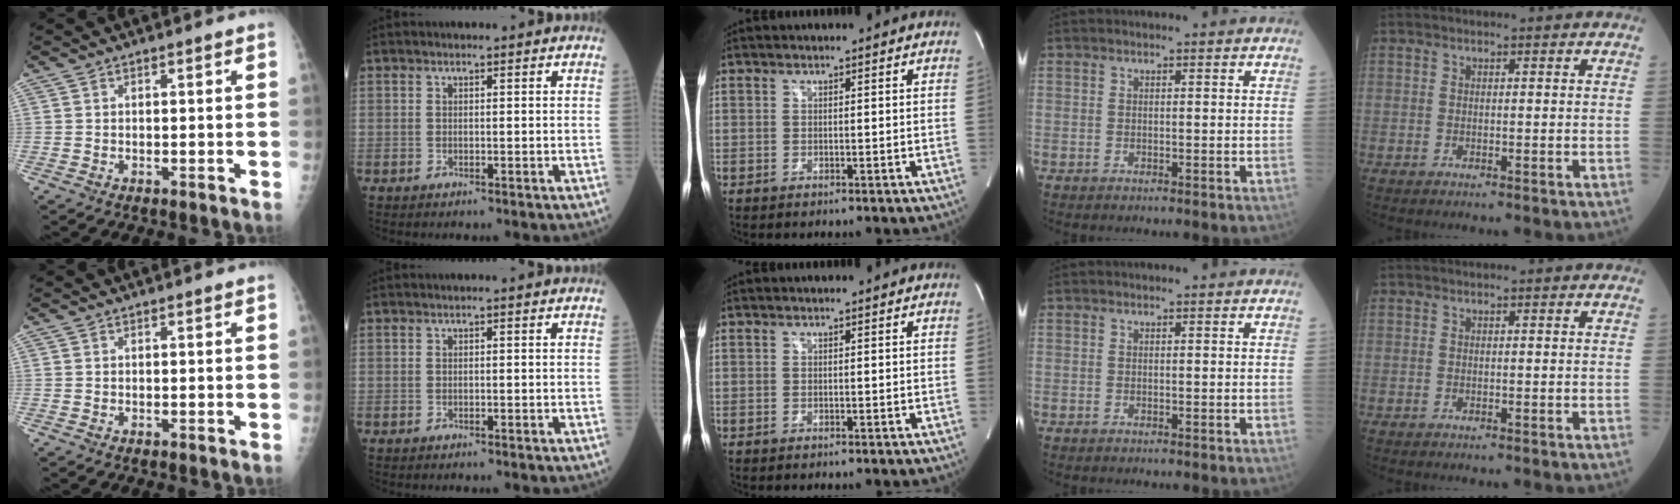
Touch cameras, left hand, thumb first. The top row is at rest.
{}